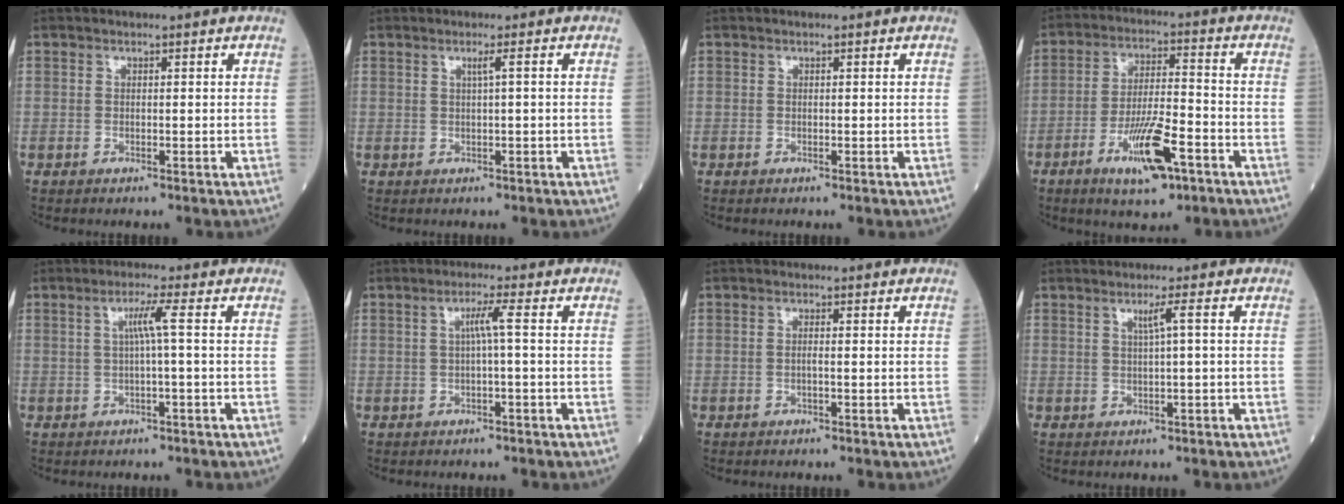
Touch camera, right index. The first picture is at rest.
{"total": 1.2, "force": [0.3, -0.4, 1.1], "torque": [-0.022, -0.001, 0.007]}
{"total": 0.0}
{"total": 10.5, "force": [-5.3, 2.3, 8.8], "torque": [-0.164, -0.006, -0.089]}
{"total": 3.2, "force": [0.4, -0.8, 3.1], "torque": [-0.062, 0.005, 0.007]}
{"total": 2.7, "force": [0.1, -0.6, 2.6], "torque": [-0.048, 0.004, 0.003]}
{"total": 1.0, "force": [-0.1, 0.0, 1.0], "torque": [-0.021, 0.000, -0.003]}
{"total": 2.1, "force": [0.5, -0.6, 2.0], "torque": [-0.037, -0.001, 0.012]}